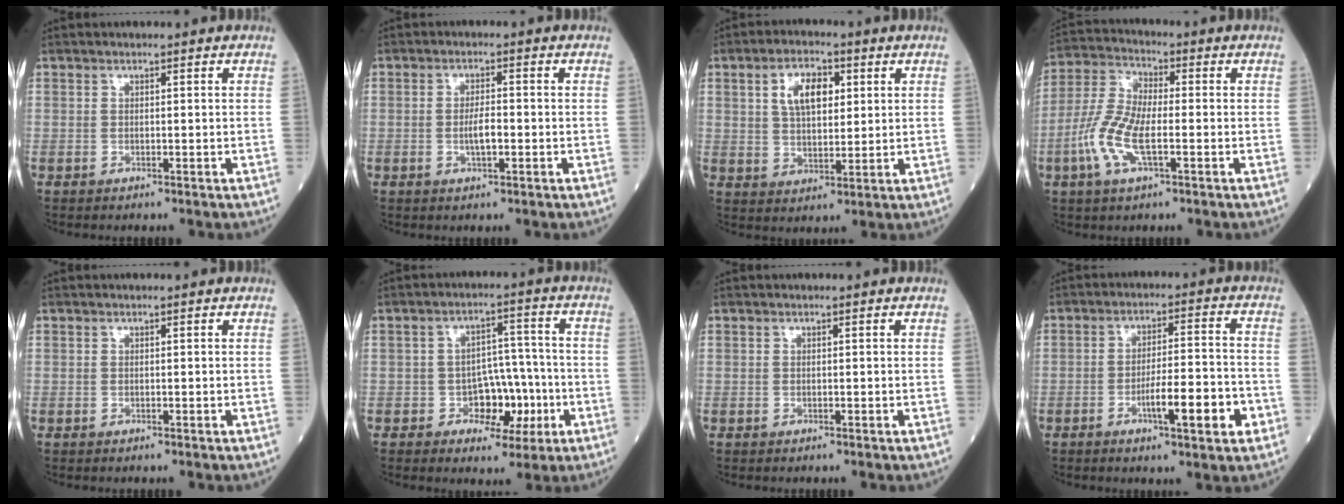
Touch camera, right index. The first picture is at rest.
{"total": 2.9, "force": [-0.5, 0.7, 2.8], "torque": [-0.056, 0.001, -0.007]}
{"total": 7.3, "force": [2.6, 3.6, 5.8], "torque": [-0.110, 0.013, 0.052]}
{"total": 9.4, "force": [-2.5, 3.1, 8.5], "torque": [-0.195, 0.001, -0.052]}
{"total": 0.0}
{"total": 7.0, "force": [-2.2, 4.5, 5.0], "torque": [-0.064, 0.020, -0.027]}
{"total": 0.0}
{"total": 9.8, "force": [-3.9, 1.2, 8.9], "torque": [-0.145, 0.004, -0.056]}